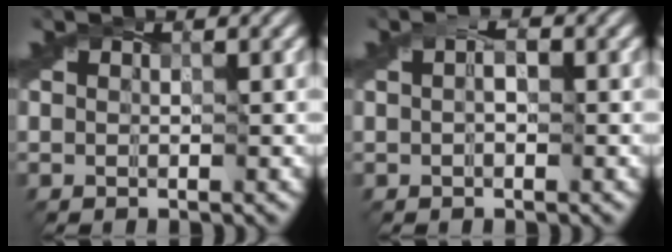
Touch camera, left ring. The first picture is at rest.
{"total": 1.1, "force": [0.1, 0.4, 1.1], "torque": [-0.017, 0.004, 0.001]}